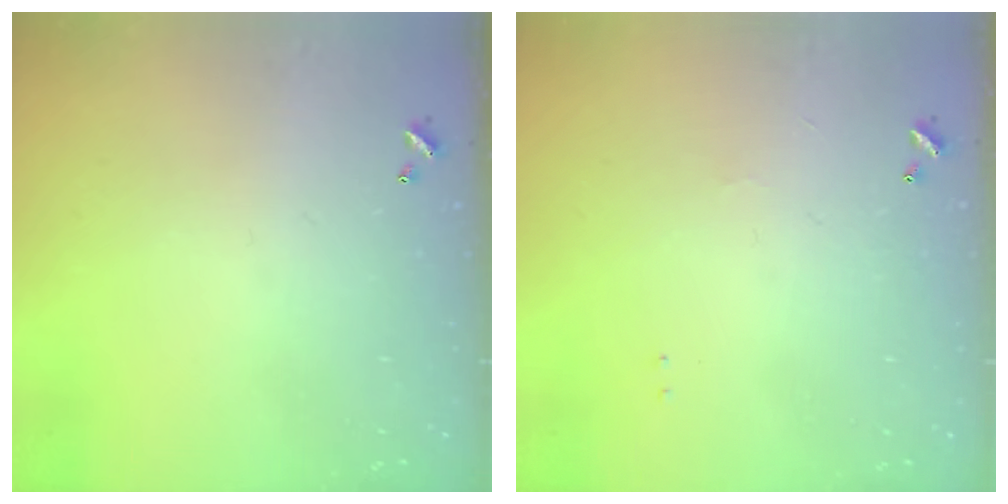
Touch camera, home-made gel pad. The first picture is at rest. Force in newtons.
{"total": 0.9, "press": 0.8, "slide": 0.5}